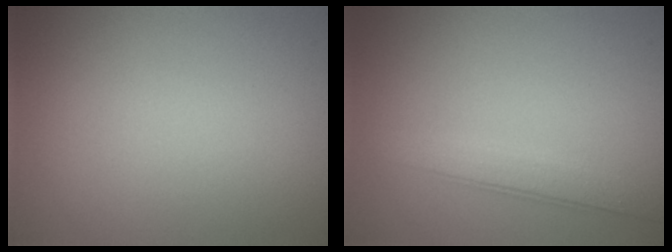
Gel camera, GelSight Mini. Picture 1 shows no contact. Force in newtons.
{"total": 3.0, "press": 3.0, "slide": 0.2}